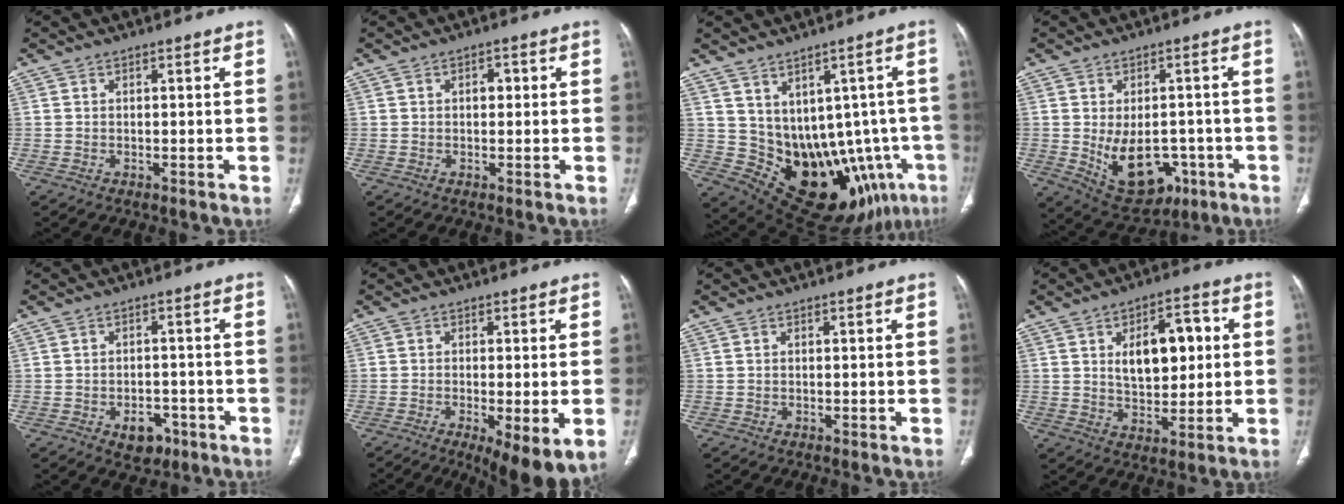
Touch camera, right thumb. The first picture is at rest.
{"total": 1.9, "force": [0.3, 1.3, 1.4], "torque": [-0.013, 0.005, 0.002]}
{"total": 15.9, "force": [-2.6, 10.4, 11.7], "torque": [-0.125, 0.001, 0.000]}
{"total": 12.8, "force": [-3.3, 8.4, 9.1], "torque": [-0.112, 0.008, -0.025]}
{"total": 5.1, "force": [-2.5, 3.5, 2.7], "torque": [-0.018, 0.016, -0.028]}
{"total": 10.3, "force": [-4.0, 2.9, 9.1], "torque": [-0.143, -0.017, -0.058]}
{"total": 0.0}
{"total": 12.2, "force": [2.5, 6.8, 9.9], "torque": [-0.115, 0.002, 0.044]}